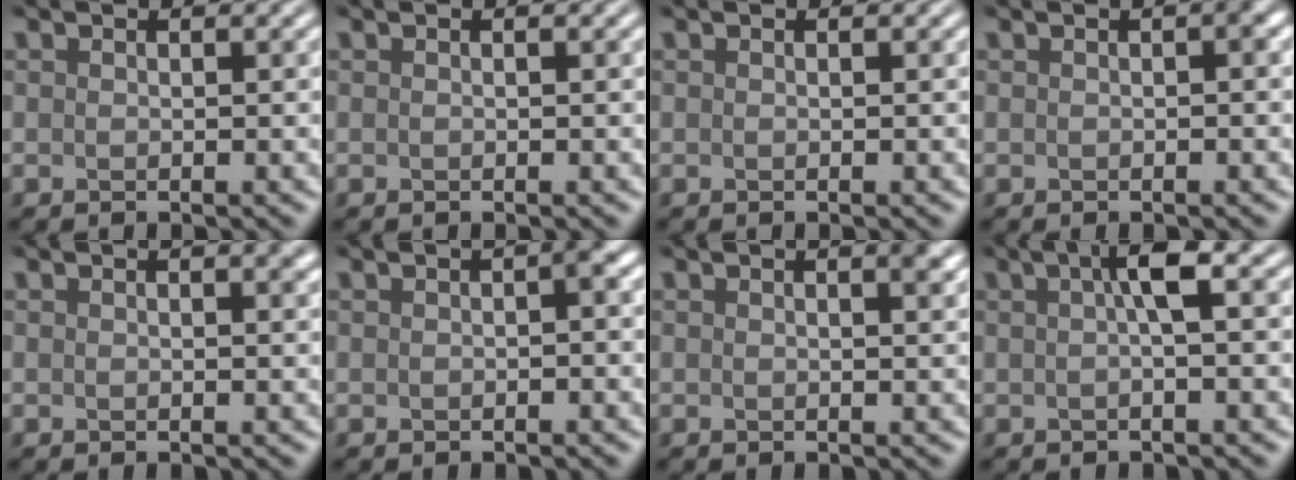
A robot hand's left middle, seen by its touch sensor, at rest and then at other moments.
{"total": 0.0}
{"total": 0.0}
{"total": 0.7, "force": [0.0, 0.1, 0.7], "torque": [-0.009, 0.003, 0.001]}
{"total": 1.1, "force": [0.6, 0.3, 0.9], "torque": [-0.008, 0.003, 0.008]}
{"total": 1.1, "force": [0.0, 0.1, 1.1], "torque": [-0.015, 0.005, 0.001]}
{"total": 1.4, "force": [0.7, 0.4, 1.2], "torque": [-0.010, 0.004, 0.009]}
{"total": 2.6, "force": [0.5, 0.4, 2.6], "torque": [-0.044, 0.010, 0.006]}